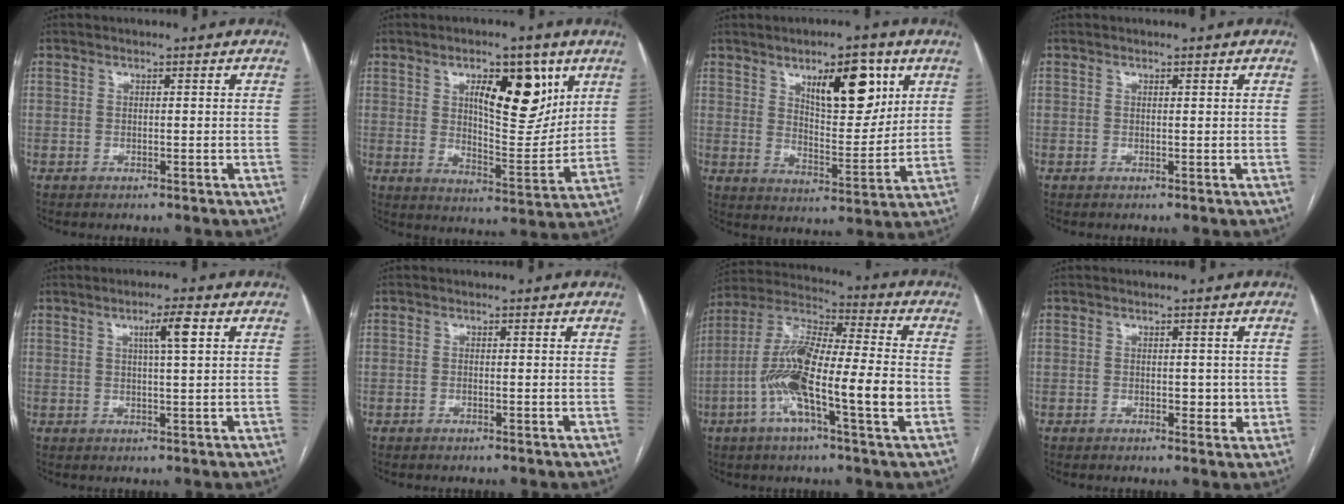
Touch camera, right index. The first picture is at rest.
{"total": 12.9, "force": [5.7, 4.5, 10.6], "torque": [-0.155, -0.002, 0.094]}
{"total": 11.9, "force": [5.9, 4.1, 9.4], "torque": [-0.143, -0.001, 0.099]}
{"total": 0.0}
{"total": 4.0, "force": [1.5, 0.0, 3.7], "torque": [-0.062, 0.003, 0.023]}
{"total": 0.0}
{"total": 17.1, "force": [-3.9, 2.1, 16.6], "torque": [-0.317, 0.005, -0.076]}
{"total": 2.5, "force": [-0.1, 1.6, 2.0], "torque": [-0.020, 0.000, 0.001]}